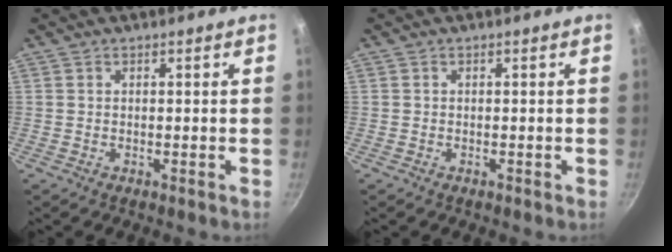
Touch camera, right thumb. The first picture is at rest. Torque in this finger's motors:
{"motor_torque": [-0.26, 0.08, -0.31, 0.15, 0.04]}